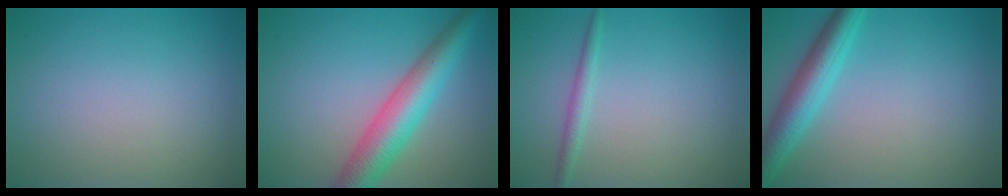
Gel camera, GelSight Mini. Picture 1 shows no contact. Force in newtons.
{"total": 6.2, "press": 6.2, "slide": 0.1}
{"total": 1.3, "press": 1.3, "slide": 0.1}
{"total": 4.4, "press": 4.4, "slide": 0.1}